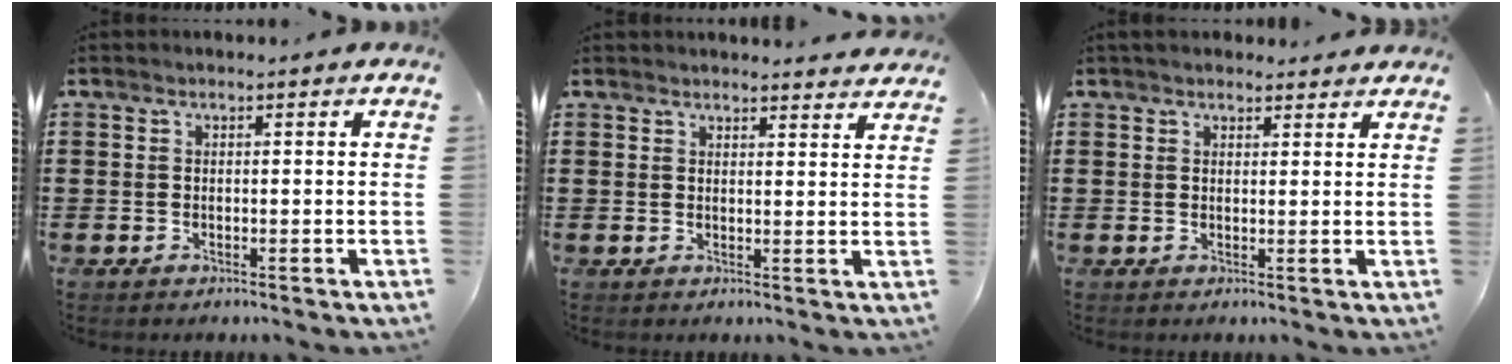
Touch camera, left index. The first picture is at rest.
{"total": 2.4, "force": [2.4, 0.1, 0.0], "torque": [0.001, -0.010, 0.044]}
{"total": 2.3, "force": [2.1, 0.6, 0.5], "torque": [-0.013, 0.001, 0.041]}